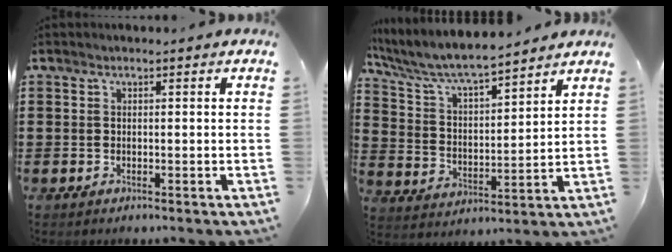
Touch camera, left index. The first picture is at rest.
{"total": 7.0, "force": [6.3, 1.0, 2.9], "torque": [-0.085, -0.038, 0.105]}